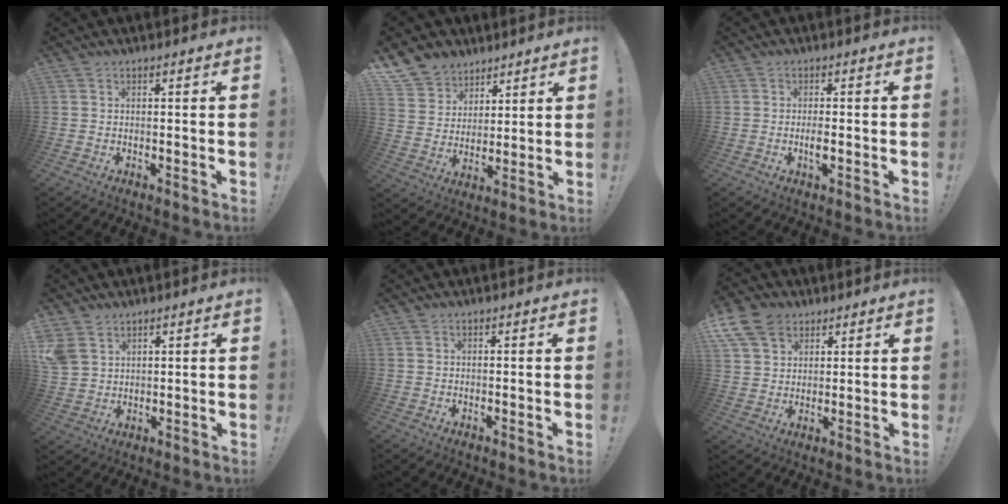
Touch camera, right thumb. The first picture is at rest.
{"total": 9.7, "force": [6.8, 6.8, 1.1], "torque": [-0.031, -0.052, 0.138]}
{"total": 1.2, "force": [-0.6, 0.8, 0.6], "torque": [-0.008, 0.000, -0.010]}
{"total": 6.1, "force": [3.7, 4.2, 2.4], "torque": [-0.050, -0.015, 0.076]}
{"total": 0.0}
{"total": 11.0, "force": [6.0, 7.8, 4.9], "torque": [-0.092, -0.026, 0.121]}